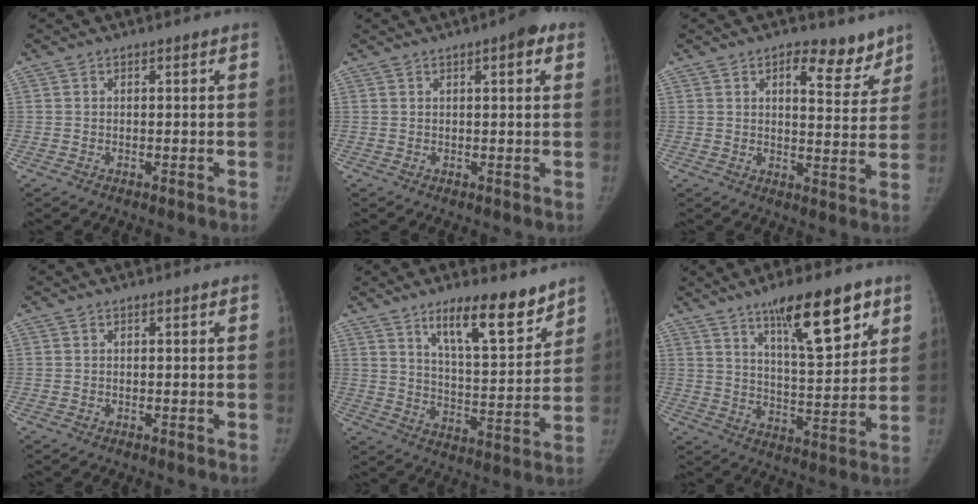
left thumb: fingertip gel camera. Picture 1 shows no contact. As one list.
[{"total": 4.2, "force": [1.9, 1.2, 3.6], "torque": [-0.038, 0.001, 0.017]}, {"total": 8.6, "force": [5.8, 4.1, 4.9], "torque": [-0.033, -0.034, 0.080]}, {"total": 0.0}, {"total": 14.2, "force": [10.0, 3.9, 9.4], "torque": [-0.118, -0.072, 0.168]}, {"total": 16.1, "force": [9.3, 4.7, 12.3], "torque": [-0.164, -0.047, 0.153]}]